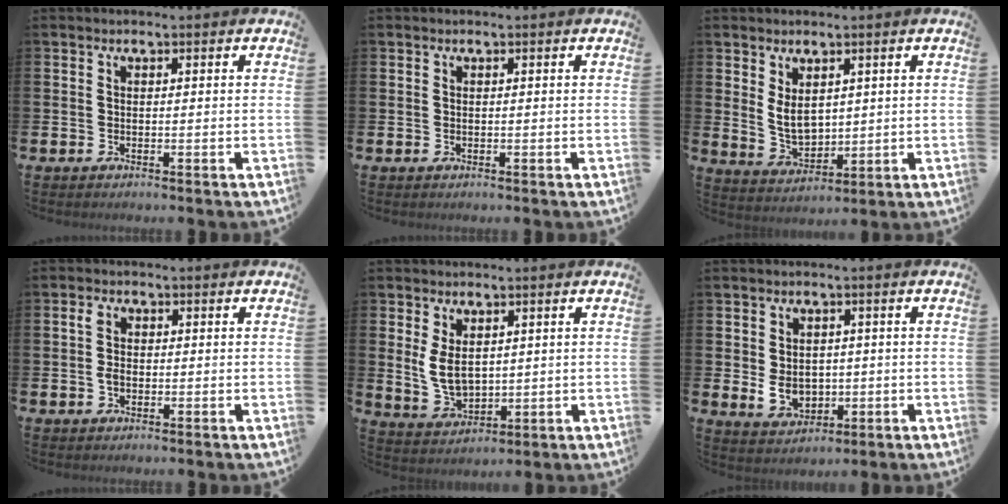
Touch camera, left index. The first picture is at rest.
{"total": 0.0}
{"total": 4.4, "force": [2.2, 2.4, 2.9], "torque": [-0.046, -0.009, 0.037]}
{"total": 2.7, "force": [0.2, 1.8, 1.9], "torque": [-0.028, 0.004, -0.001]}
{"total": 4.8, "force": [1.7, 2.8, 3.5], "torque": [-0.058, -0.004, 0.029]}
{"total": 3.9, "force": [-0.2, 3.3, 2.2], "torque": [-0.026, 0.001, -0.010]}